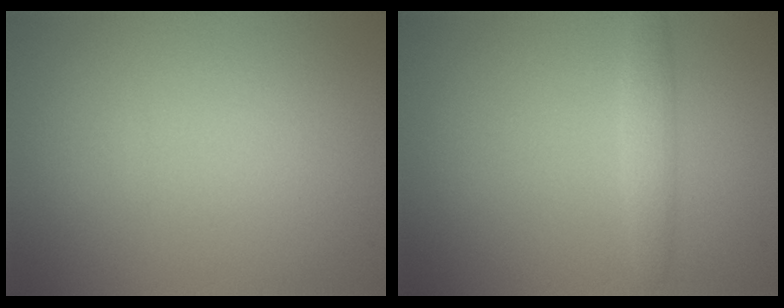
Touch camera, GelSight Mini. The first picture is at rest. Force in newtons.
{"total": 1.7, "press": 1.7, "slide": 0.0}